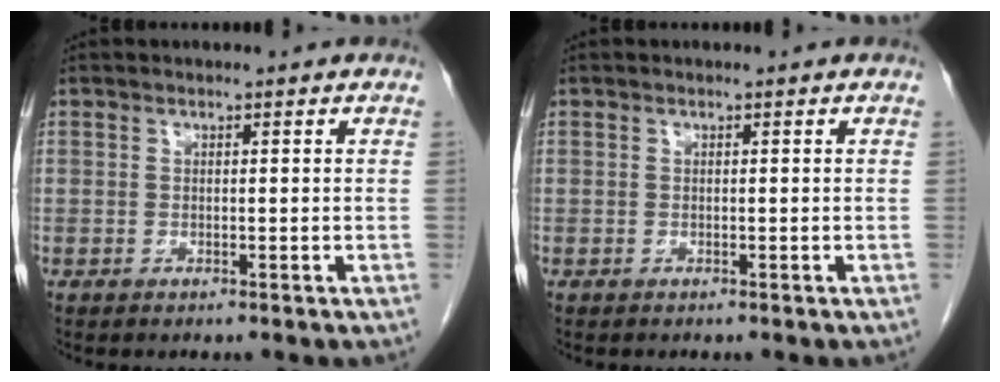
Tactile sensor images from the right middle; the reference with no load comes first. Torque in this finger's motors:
{"motor_torque": [-0.37, -0.12, -0.09, -0.01]}